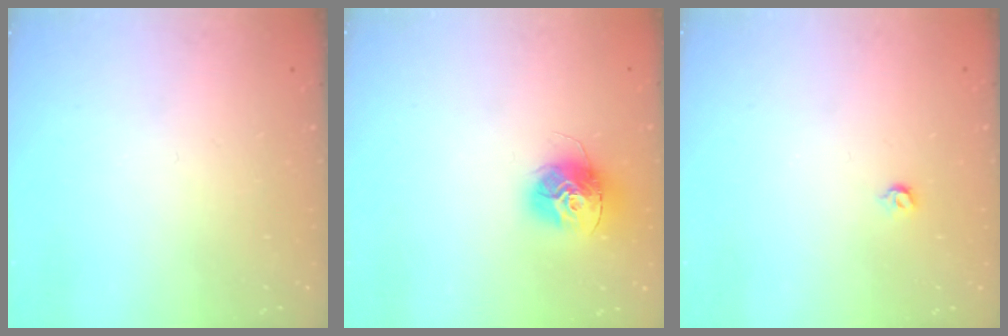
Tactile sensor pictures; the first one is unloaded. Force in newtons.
{"total": 12.9, "press": 12.8, "slide": 1.3}
{"total": 3.6, "press": 3.6, "slide": 0.8}